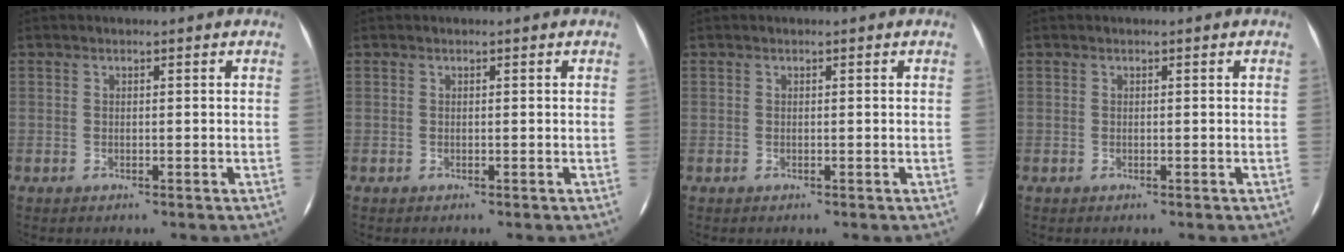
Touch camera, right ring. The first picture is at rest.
{"total": 0.0}
{"total": 0.0}
{"total": 0.0}